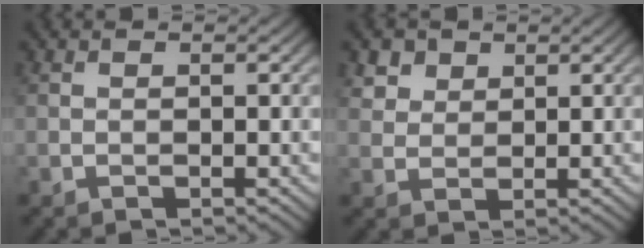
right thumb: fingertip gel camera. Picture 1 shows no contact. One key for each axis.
{"total": 3.1, "fx": 2.0, "fy": 2.1, "fz": 0.9, "tx": -0.027, "ty": -0.009, "tz": 0.052}